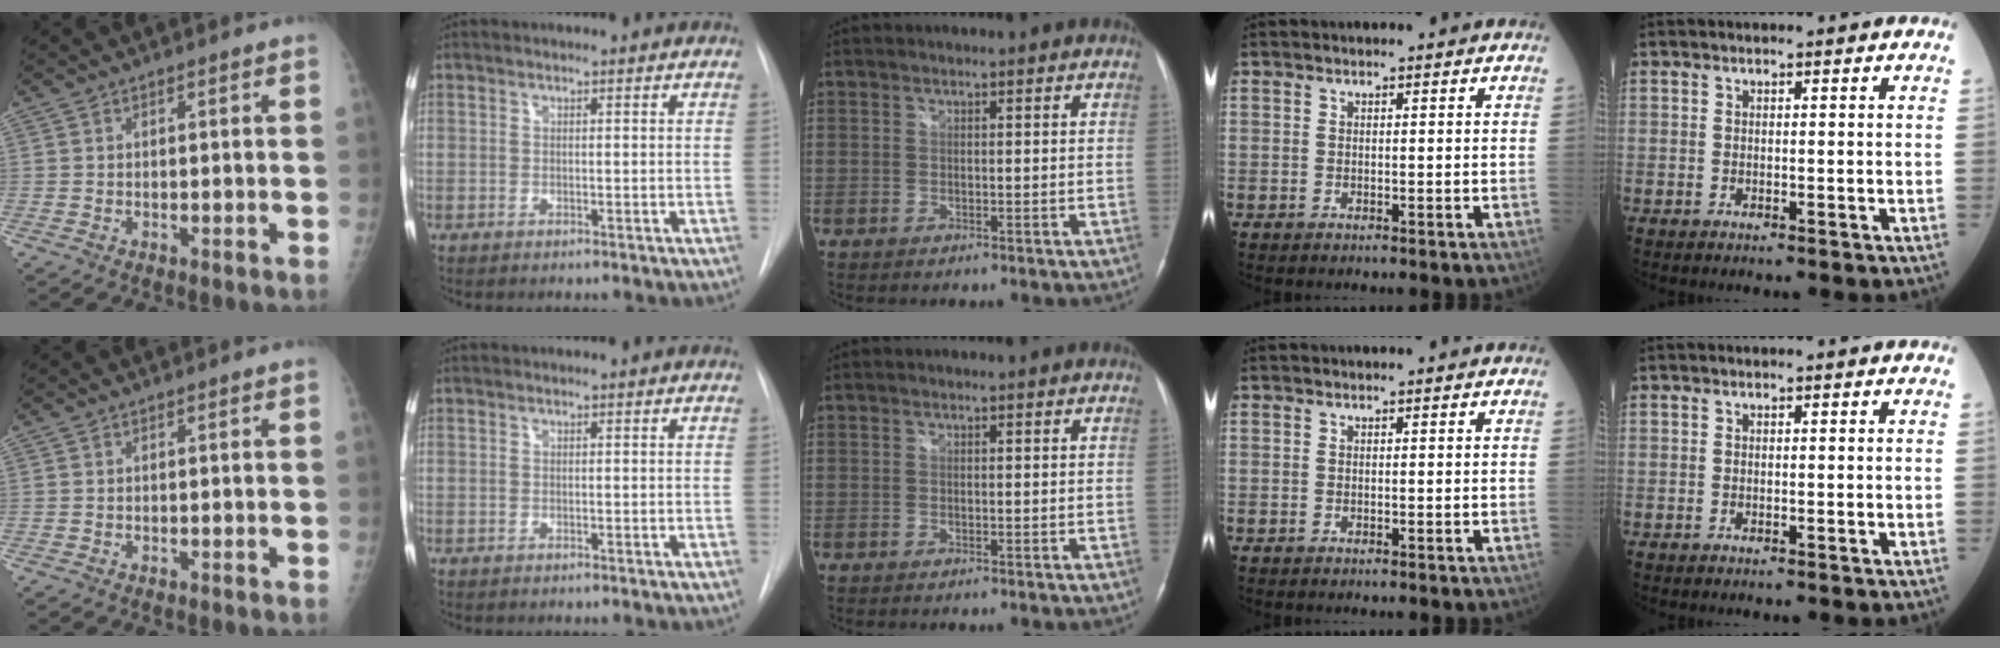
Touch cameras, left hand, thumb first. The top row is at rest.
{}